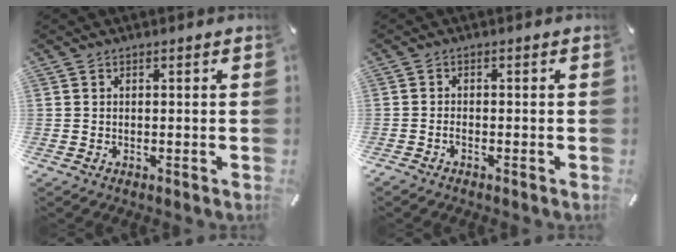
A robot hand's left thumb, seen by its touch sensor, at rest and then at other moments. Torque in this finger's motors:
{"motor_torque": [-0.48, 0.57, 0.15, 0.14, 0.21]}